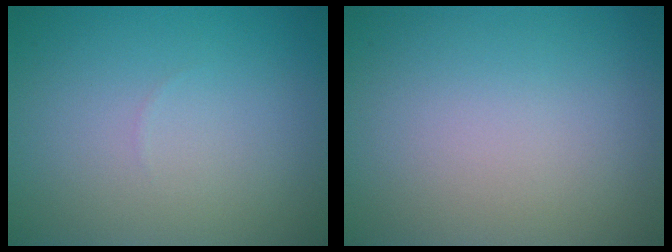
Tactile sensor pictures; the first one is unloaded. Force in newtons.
{"total": 0.0}